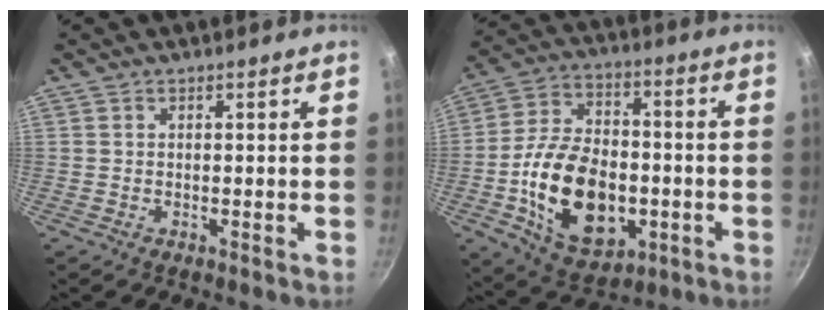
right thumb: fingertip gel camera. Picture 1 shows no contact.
{"total": 20.8, "force": [-4.3, 13.2, 15.5], "torque": [-0.247, 0.024, -0.065]}